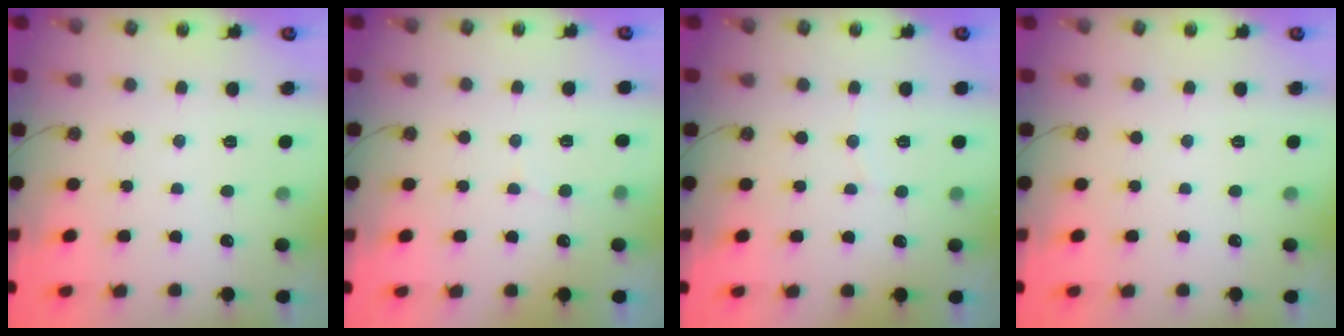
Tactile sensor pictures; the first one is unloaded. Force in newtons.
{"total": 5.4, "press": 5.2, "slide": 1.5}
{"total": 2.3, "press": 2.0, "slide": 1.0}
{"total": 0.0}